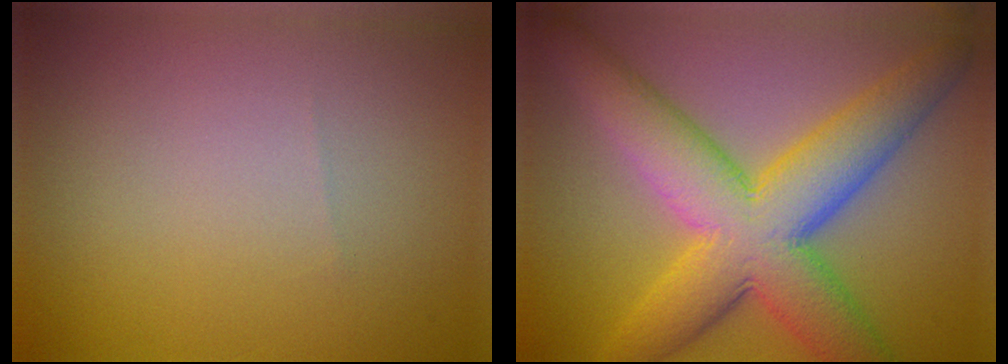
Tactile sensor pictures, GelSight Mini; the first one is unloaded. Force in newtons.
{"total": 10.6, "press": 10.6, "slide": 0.2}